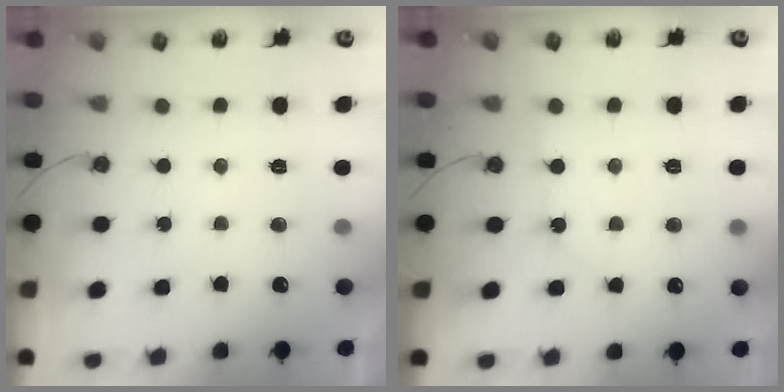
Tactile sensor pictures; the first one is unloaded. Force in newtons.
{"total": 3.6, "press": 3.5, "slide": 0.5}